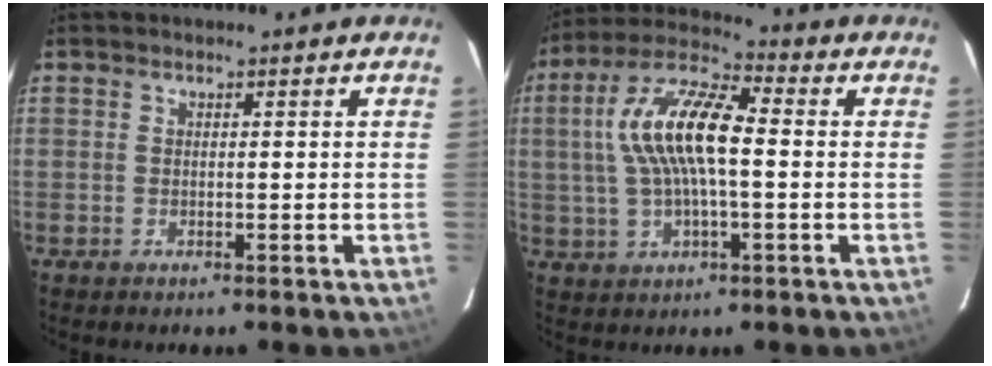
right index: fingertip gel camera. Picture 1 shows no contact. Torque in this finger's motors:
{"motor_torque": [1.48, 0.66, 0.63, 0.21]}